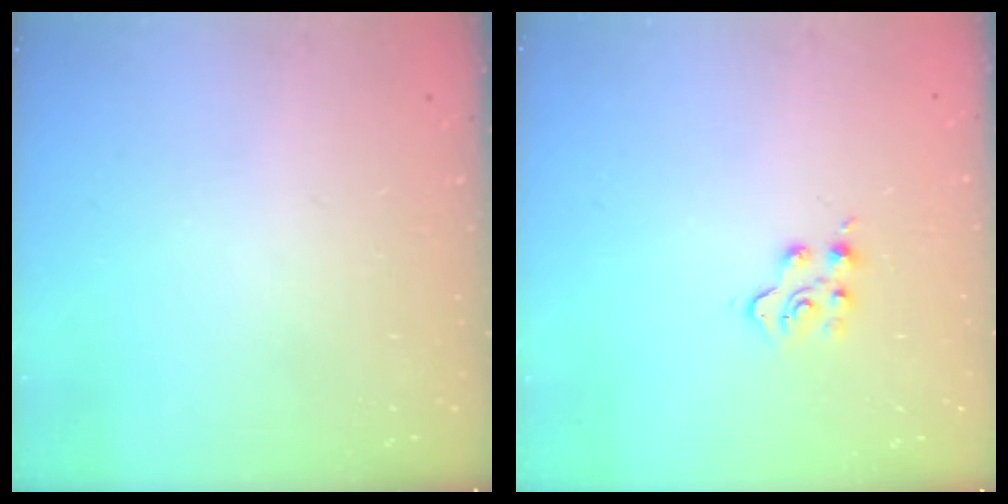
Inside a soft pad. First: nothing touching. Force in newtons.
{"total": 4.2, "press": 4.2, "slide": 0.5}